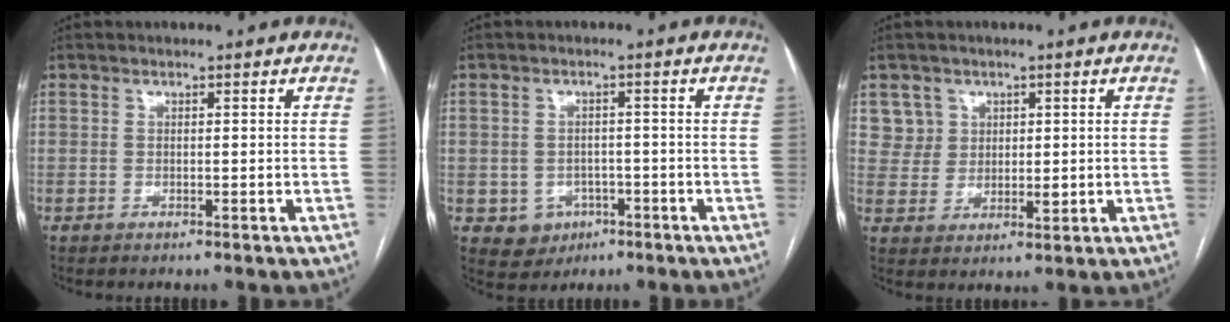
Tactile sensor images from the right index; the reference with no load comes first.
{"total": 4.8, "force": [-1.8, 4.4, 0.9], "torque": [-0.006, 0.008, -0.016]}
{"total": 5.2, "force": [2.6, 4.5, 0.0], "torque": [0.011, 0.004, 0.055]}